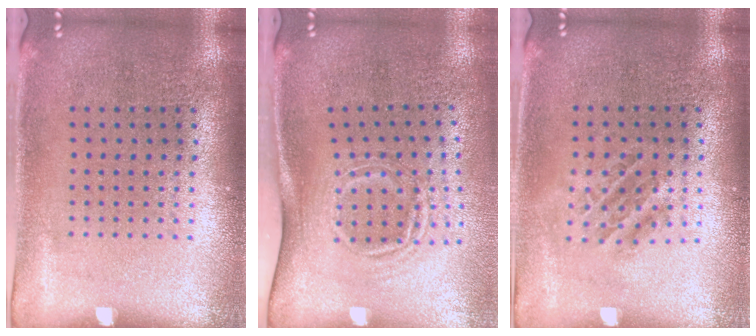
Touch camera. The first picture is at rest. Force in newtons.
{"total": 1.7, "press": 1.2, "slide": 1.2}
{"total": 1.2, "press": 1.1, "slide": 0.6}